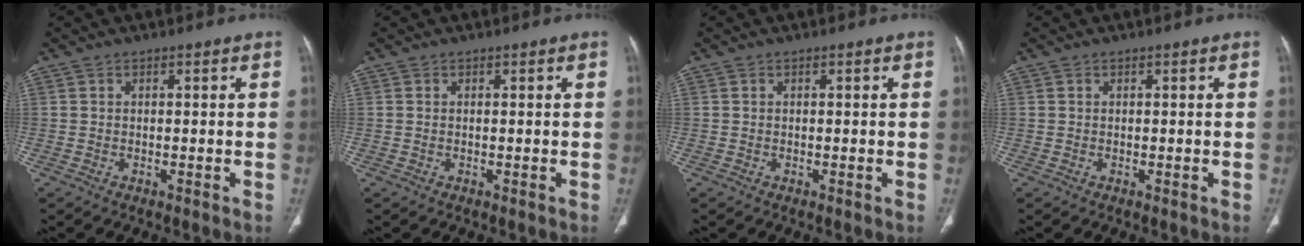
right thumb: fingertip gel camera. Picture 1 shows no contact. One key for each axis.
{"total": 0.0}
{"total": 0.0}
{"total": 0.0}